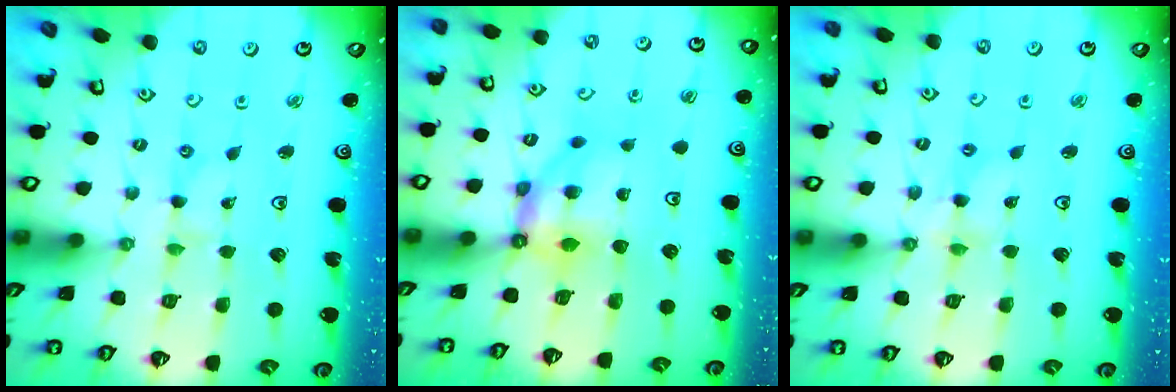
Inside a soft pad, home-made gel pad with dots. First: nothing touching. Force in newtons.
{"total": 7.1, "press": 7.1, "slide": 0.2}
{"total": 4.0, "press": 4.0, "slide": 0.3}